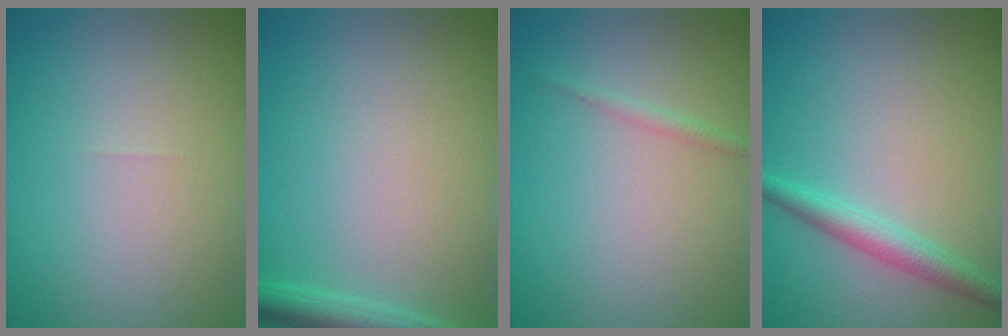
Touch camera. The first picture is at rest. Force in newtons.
{"total": 3.0, "press": 3.0, "slide": 0.2}
{"total": 0.9, "press": 0.9, "slide": 0.1}
{"total": 2.6, "press": 2.6, "slide": 0.1}